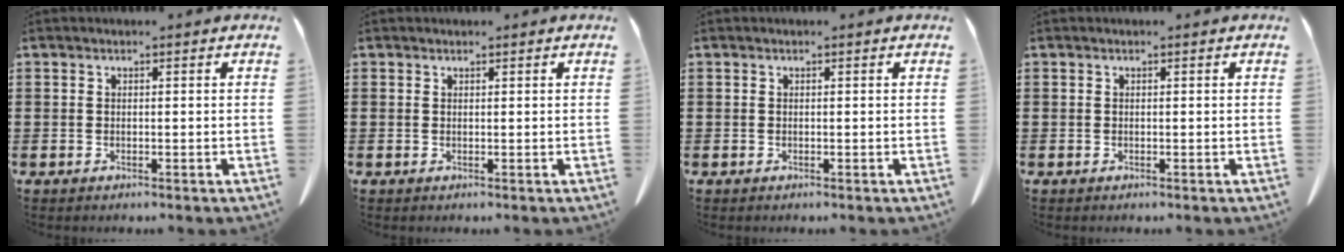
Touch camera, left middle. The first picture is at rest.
{"total": 0.5, "force": [0.5, 0.3, 0.0], "torque": [-0.002, 0.000, 0.010]}
{"total": 0.0}
{"total": 0.0}